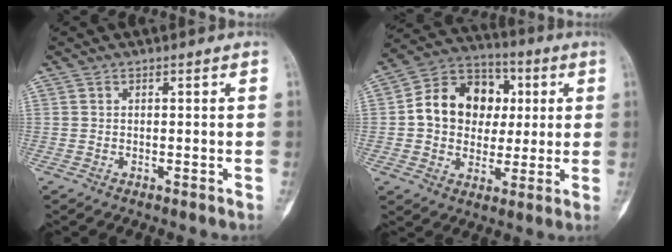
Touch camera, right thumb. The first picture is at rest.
{"total": 15.6, "force": [1.7, 12.7, 8.8], "torque": [-0.101, 0.021, 0.024]}